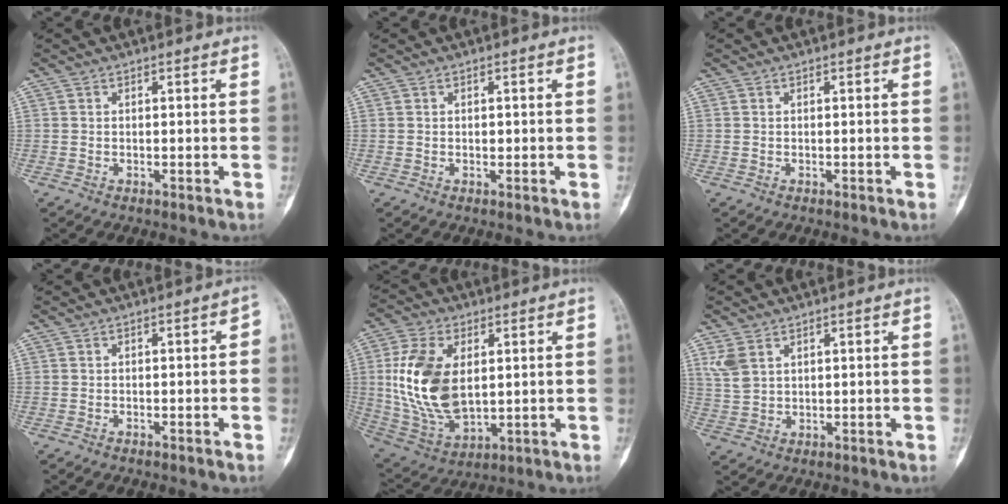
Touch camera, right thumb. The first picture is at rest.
{"total": 0.7, "force": [0.1, 0.5, 0.5], "torque": [-0.008, 0.000, 0.003]}
{"total": 0.0}
{"total": 2.1, "force": [-0.9, 0.9, 1.7], "torque": [-0.017, 0.030, -0.015]}
{"total": 17.0, "force": [2.4, 10.0, 13.6], "torque": [-0.264, -0.014, 0.058]}
{"total": 4.4, "force": [2.3, 2.7, 2.6], "torque": [-0.053, -0.004, 0.058]}